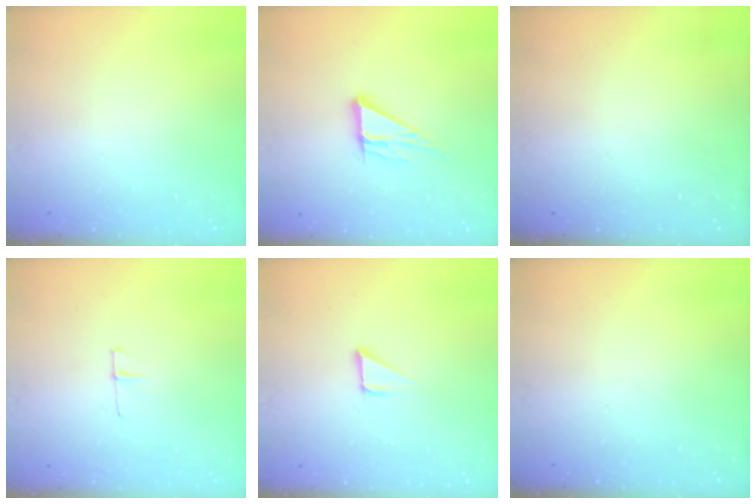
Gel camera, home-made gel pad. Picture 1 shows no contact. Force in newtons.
{"total": 10.3, "press": 10.2, "slide": 1.0}
{"total": 0.0}
{"total": 4.5, "press": 4.5, "slide": 0.4}
{"total": 2.1, "press": 2.1, "slide": 0.1}
{"total": 0.0}